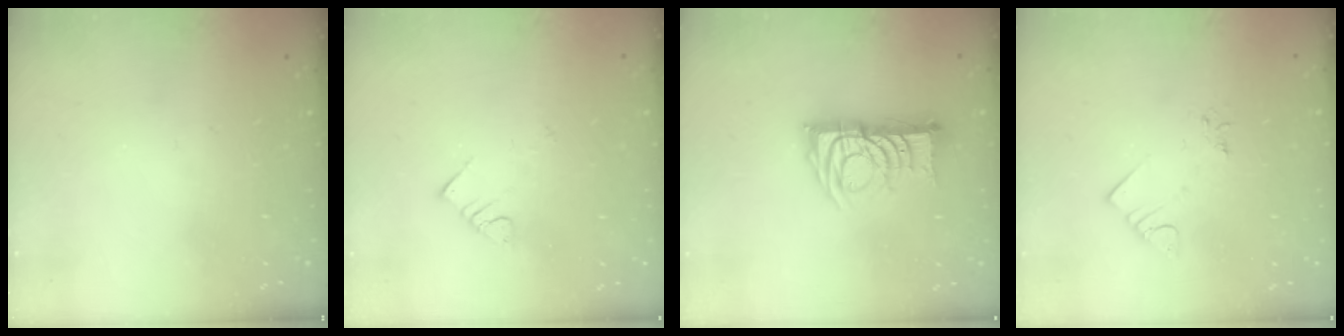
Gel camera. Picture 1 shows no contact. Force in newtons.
{"total": 3.9, "press": 3.8, "slide": 0.4}
{"total": 14.2, "press": 14.2, "slide": 0.3}
{"total": 3.7, "press": 3.6, "slide": 0.7}